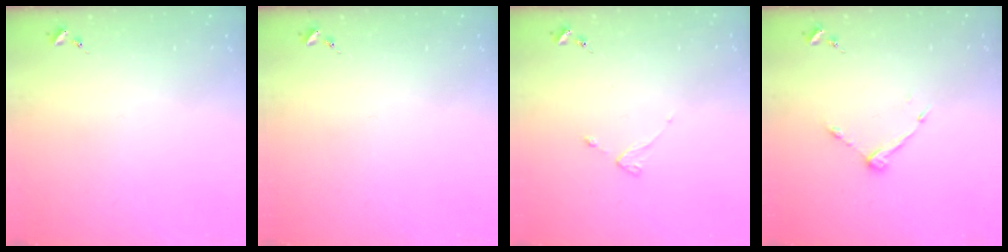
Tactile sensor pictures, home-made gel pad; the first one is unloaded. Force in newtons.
{"total": 0.0}
{"total": 2.2, "press": 2.1, "slide": 0.4}
{"total": 6.9, "press": 6.9, "slide": 0.3}